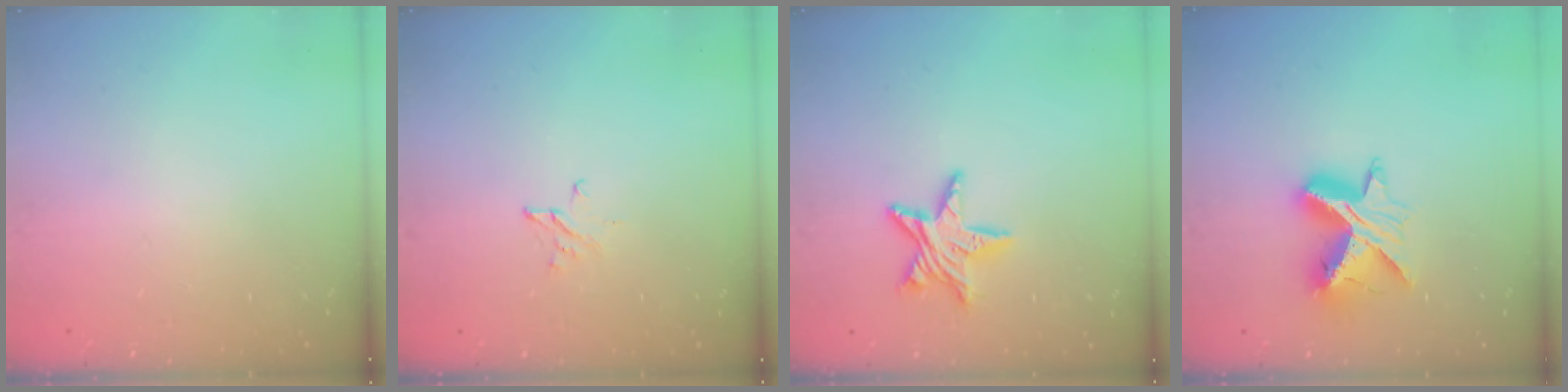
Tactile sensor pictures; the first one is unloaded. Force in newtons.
{"total": 2.1, "press": 2.1, "slide": 0.2}
{"total": 10.1, "press": 10.0, "slide": 0.7}
{"total": 9.5, "press": 9.5, "slide": 0.7}